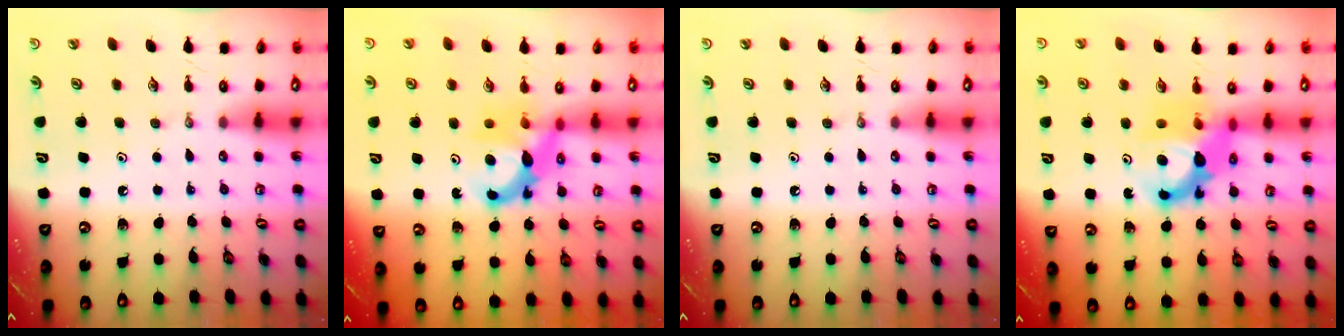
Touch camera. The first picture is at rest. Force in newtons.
{"total": 7.6, "press": 7.5, "slide": 0.6}
{"total": 0.0}
{"total": 11.4, "press": 11.4, "slide": 1.1}